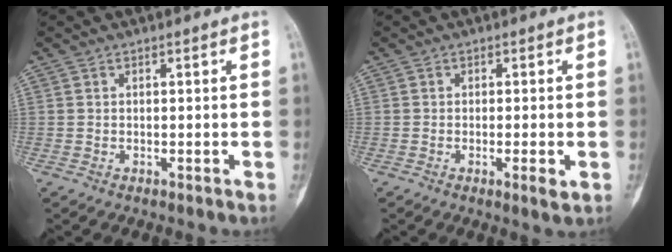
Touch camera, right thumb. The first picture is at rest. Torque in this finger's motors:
{"motor_torque": [-0.57, -0.28, 0.22, 0.06, 0.04]}